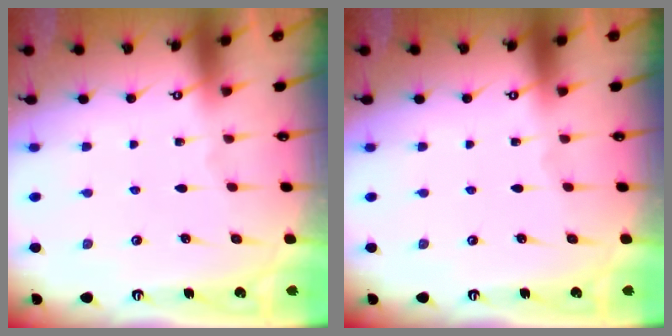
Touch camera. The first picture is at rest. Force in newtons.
{"total": 0.0}